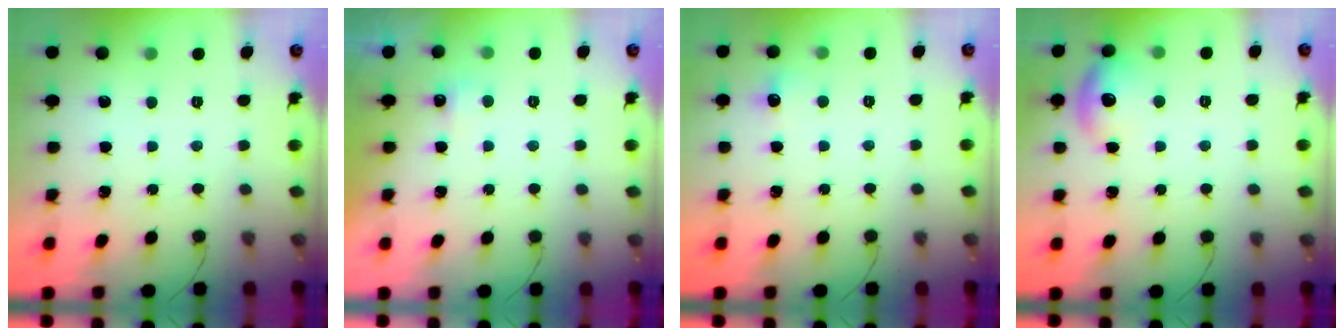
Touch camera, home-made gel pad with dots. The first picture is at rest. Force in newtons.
{"total": 3.3, "press": 3.1, "slide": 0.9}
{"total": 5.2, "press": 5.1, "slide": 1.1}
{"total": 9.8, "press": 9.0, "slide": 4.0}